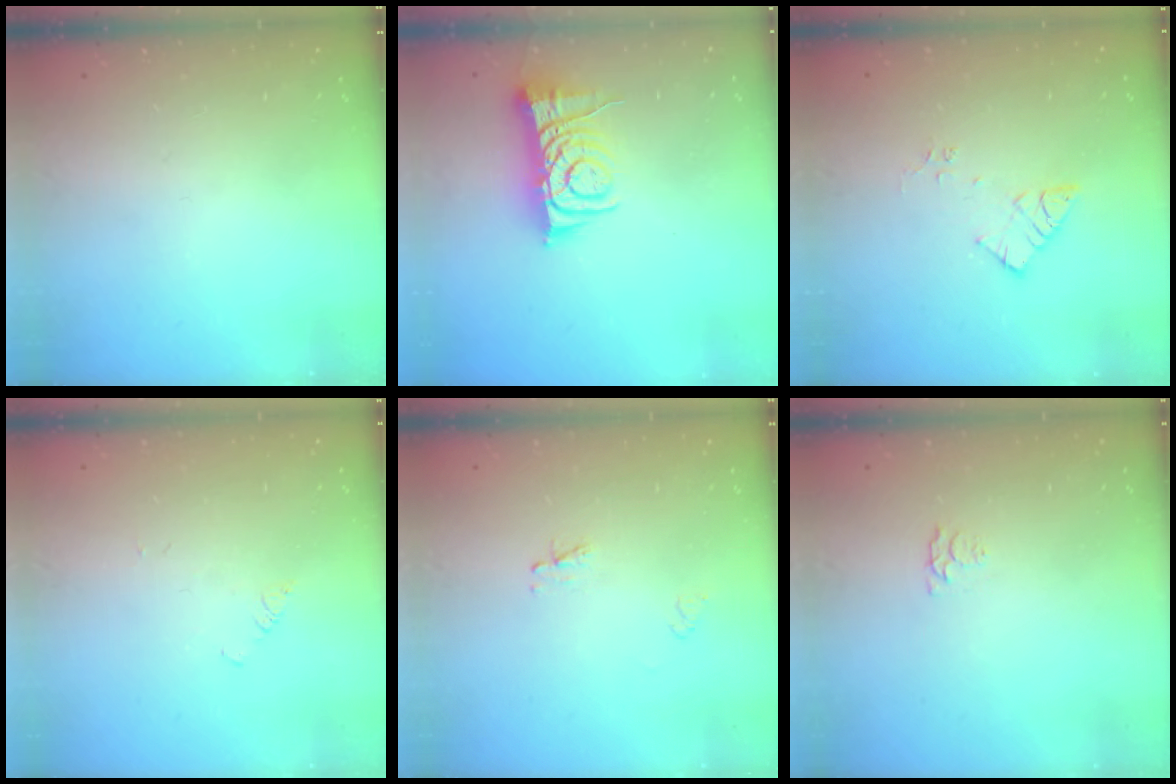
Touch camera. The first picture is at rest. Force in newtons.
{"total": 8.6, "press": 8.5, "slide": 1.0}
{"total": 7.2, "press": 7.2, "slide": 0.5}
{"total": 1.0, "press": 0.9, "slide": 0.2}
{"total": 2.3, "press": 2.3, "slide": 0.3}
{"total": 3.2, "press": 3.2, "slide": 0.5}